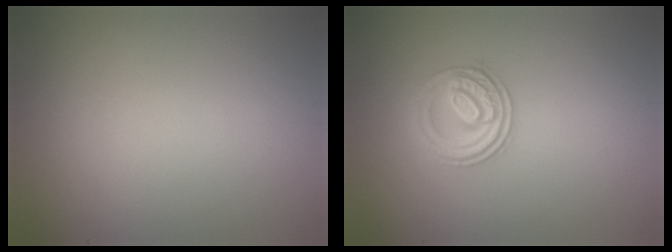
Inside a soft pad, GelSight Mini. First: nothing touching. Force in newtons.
{"total": 2.8, "press": 2.6, "slide": 1.1}